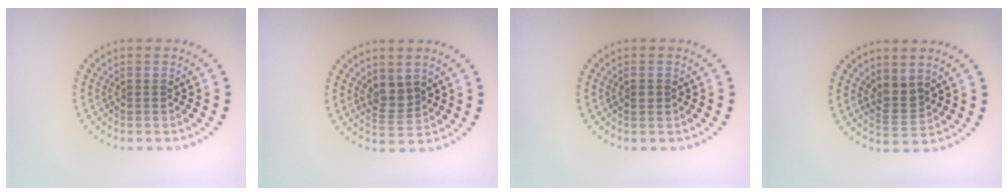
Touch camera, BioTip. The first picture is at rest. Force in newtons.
{"total": 2.1, "press": 1.8, "slide": 1.1}
{"total": 0.9, "press": 0.9, "slide": 0.1}
{"total": 2.1, "press": 1.8, "slide": 1.1}